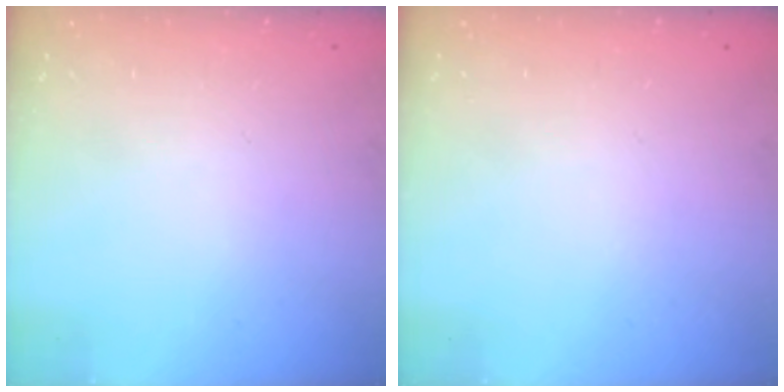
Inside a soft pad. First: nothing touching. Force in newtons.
{"total": 0.0}